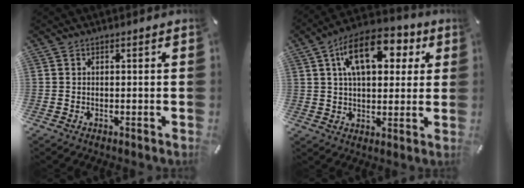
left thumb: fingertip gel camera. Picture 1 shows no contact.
{"total": 15.2, "force": [6.0, 8.5, 11.1], "torque": [-0.167, -0.008, 0.100]}